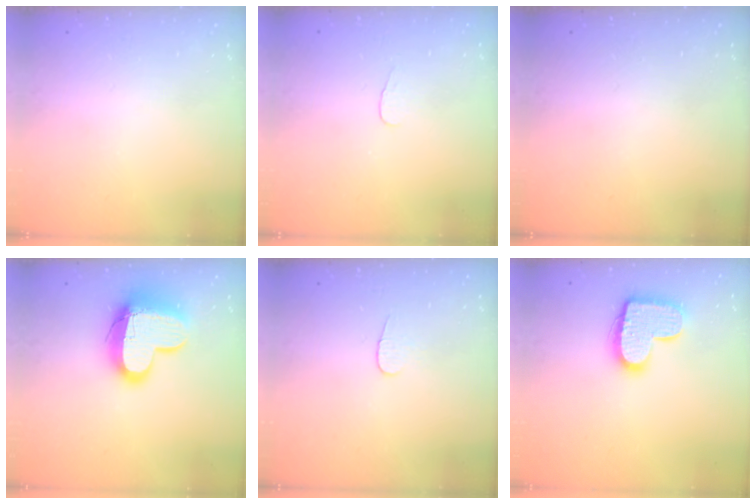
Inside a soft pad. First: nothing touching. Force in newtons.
{"total": 2.8, "press": 2.7, "slide": 0.3}
{"total": 0.0}
{"total": 15.2, "press": 15.2, "slide": 1.4}
{"total": 4.8, "press": 4.8, "slide": 0.5}
{"total": 14.6, "press": 14.6, "slide": 0.8}